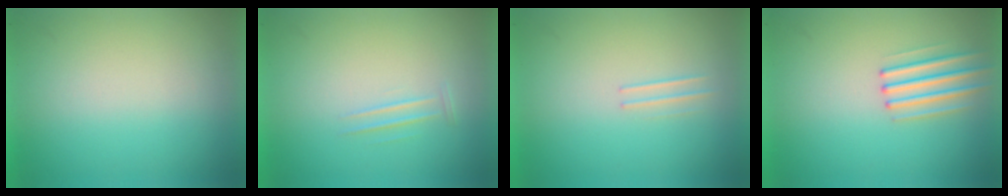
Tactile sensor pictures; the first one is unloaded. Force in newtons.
{"total": 1.1}
{"total": 1.2}
{"total": 2.2}